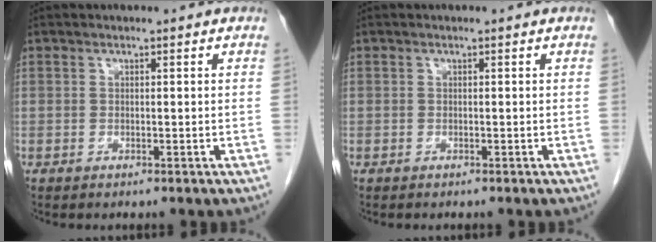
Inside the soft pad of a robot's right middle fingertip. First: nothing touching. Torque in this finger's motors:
{"motor_torque": [-0.08, -0.15, -0.07, -0.01]}